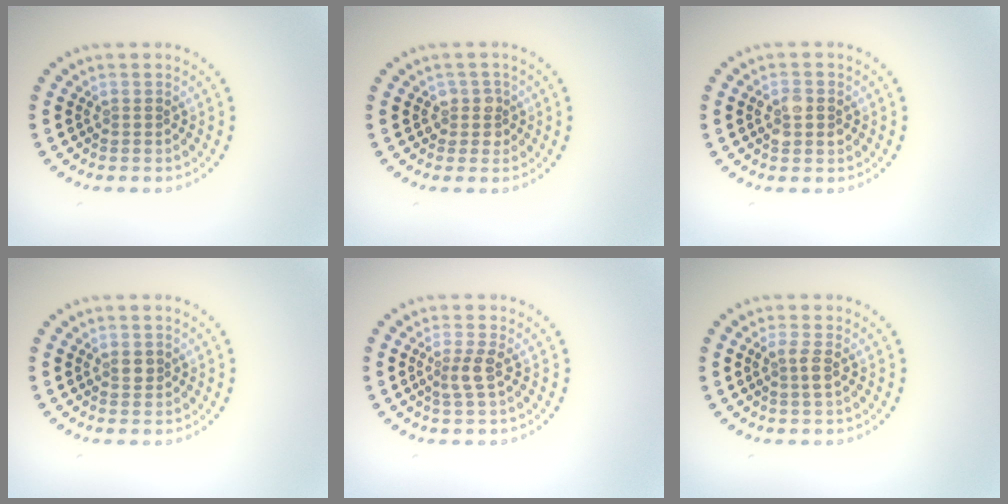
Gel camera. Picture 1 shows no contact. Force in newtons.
{"total": 1.6, "press": 1.5, "slide": 0.7}
{"total": 2.5, "press": 2.5, "slide": 0.1}
{"total": 1.0, "press": 1.0, "slide": 0.3}
{"total": 1.8, "press": 1.5, "slide": 1.1}
{"total": 1.5, "press": 1.3, "slide": 0.7}